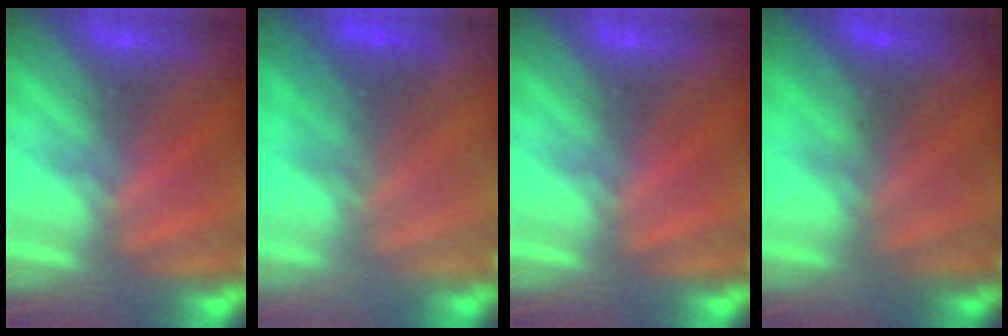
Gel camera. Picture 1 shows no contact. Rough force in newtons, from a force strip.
{"total": 2.1}
{"total": 0.0}
{"total": 4.7}